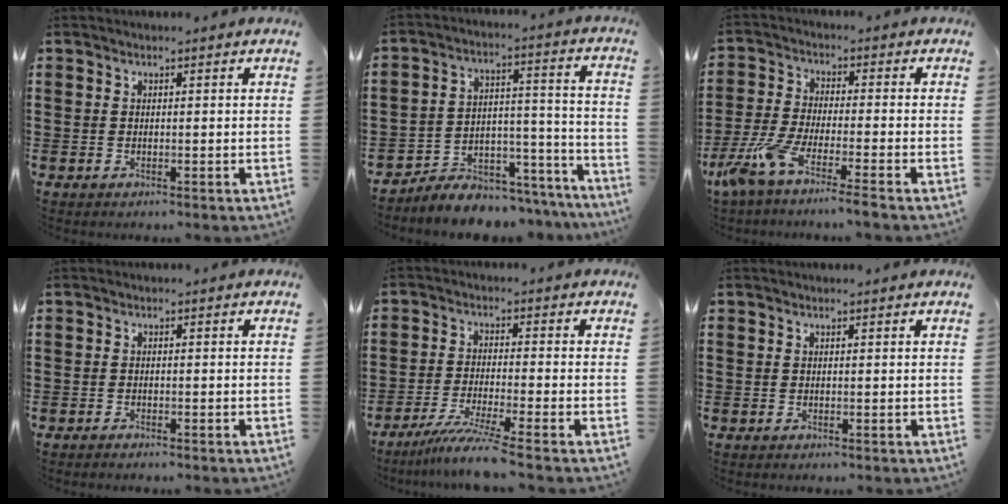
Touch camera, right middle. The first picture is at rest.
{"total": 6.1, "force": [-5.8, 1.8, 0.5], "torque": [-0.006, 0.013, -0.115]}
{"total": 6.4, "force": [-5.3, -0.1, 3.7], "torque": [-0.109, -0.023, -0.112]}
{"total": 1.2, "force": [-1.1, 0.1, 0.1], "torque": [-0.005, 0.002, -0.023]}
{"total": 6.4, "force": [-5.1, -0.5, 3.7], "torque": [-0.078, -0.020, -0.100]}
{"total": 0.0}